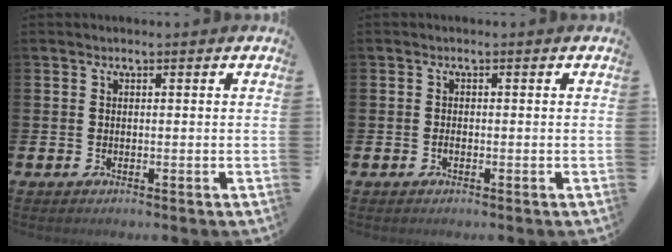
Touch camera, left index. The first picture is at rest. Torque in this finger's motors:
{"motor_torque": [0.02, 0.23, -0.01, 0.00]}